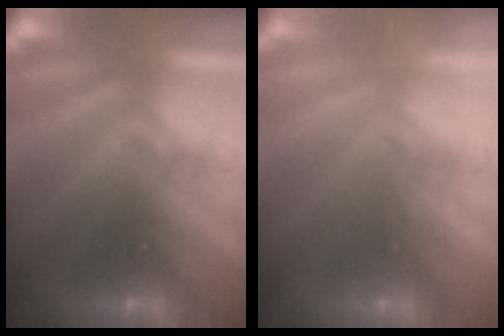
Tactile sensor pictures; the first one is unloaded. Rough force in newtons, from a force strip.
{"total": 2.0}